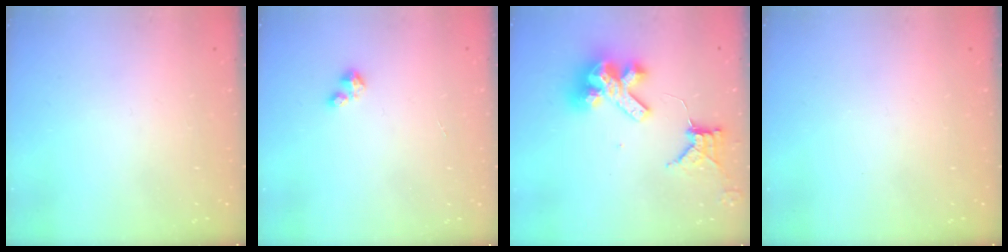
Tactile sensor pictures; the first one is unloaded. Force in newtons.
{"total": 1.7, "press": 1.7, "slide": 0.2}
{"total": 13.7, "press": 13.6, "slide": 1.8}
{"total": 0.0}